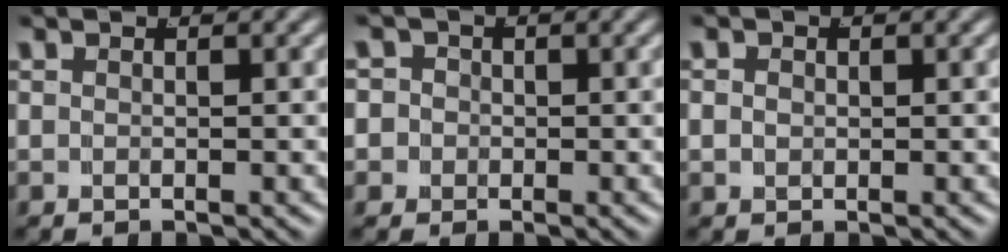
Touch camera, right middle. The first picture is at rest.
{"total": 4.5, "force": [-0.6, 4.4, 1.0], "torque": [-0.032, -0.010, -0.019]}
{"total": 0.8, "force": [0.0, 0.7, 0.5], "torque": [-0.014, -0.009, 0.007]}